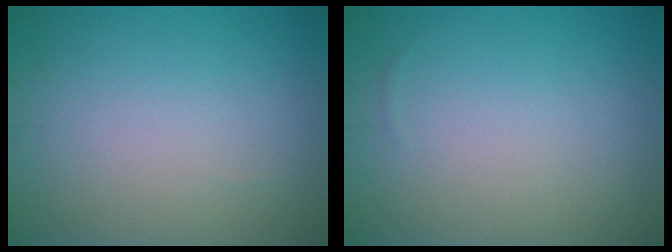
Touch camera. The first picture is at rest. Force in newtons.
{"total": 0.0}